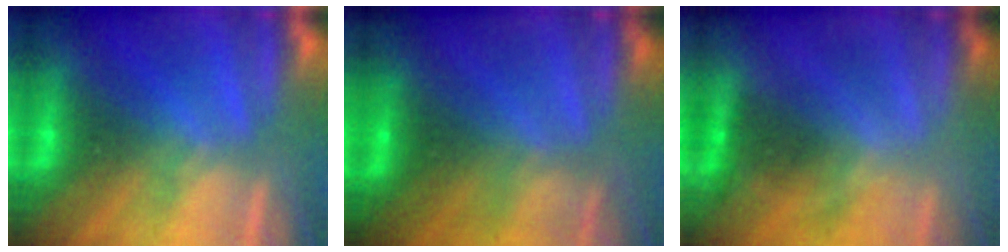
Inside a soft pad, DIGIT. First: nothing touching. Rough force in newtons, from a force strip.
{"total": 2.4}
{"total": 2.3}